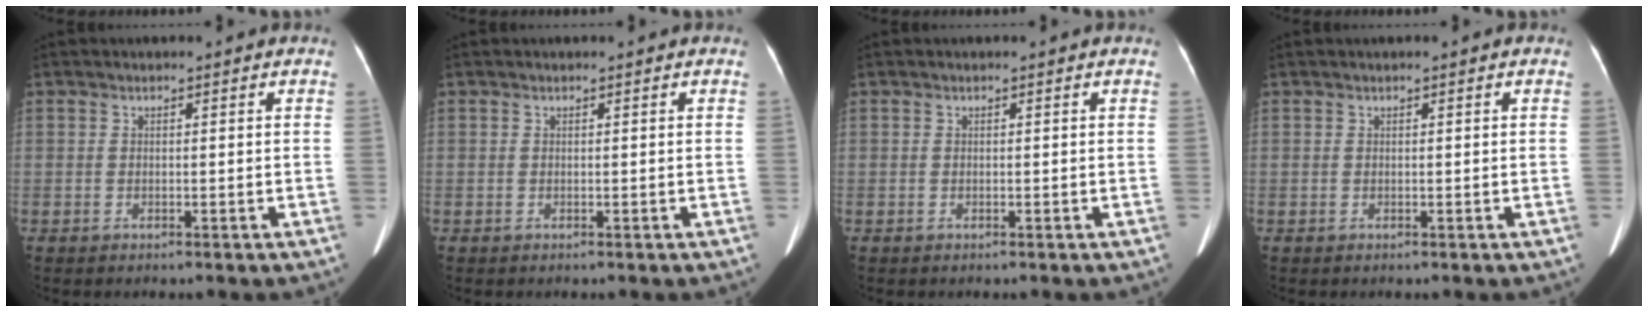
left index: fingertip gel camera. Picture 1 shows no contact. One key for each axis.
{"total": 0.0}
{"total": 0.0}
{"total": 0.0}